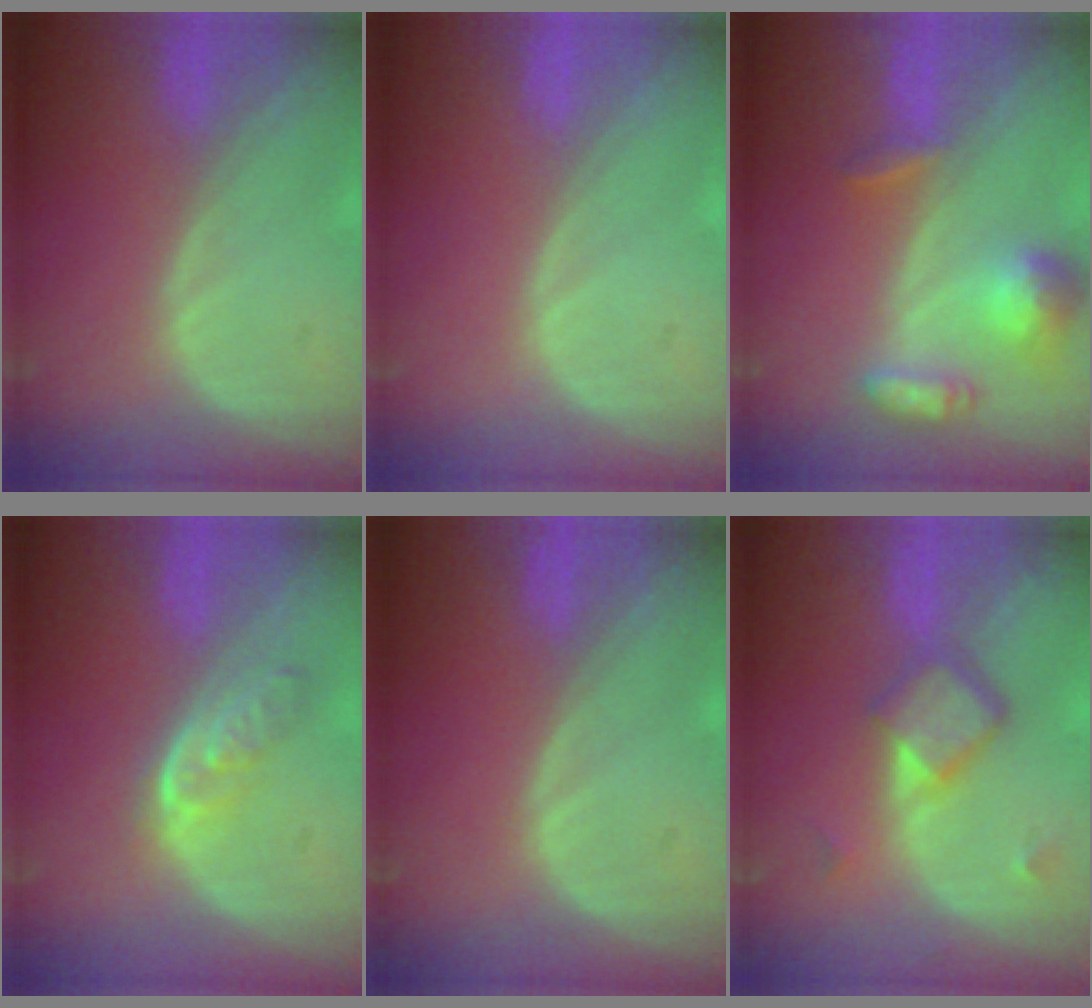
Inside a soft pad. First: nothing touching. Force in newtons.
{"total": 0.0}
{"total": 6.9, "press": 6.4, "slide": 2.6}
{"total": 4.9, "press": 4.3, "slide": 2.2}
{"total": 0.0}
{"total": 5.8, "press": 5.1, "slide": 2.7}